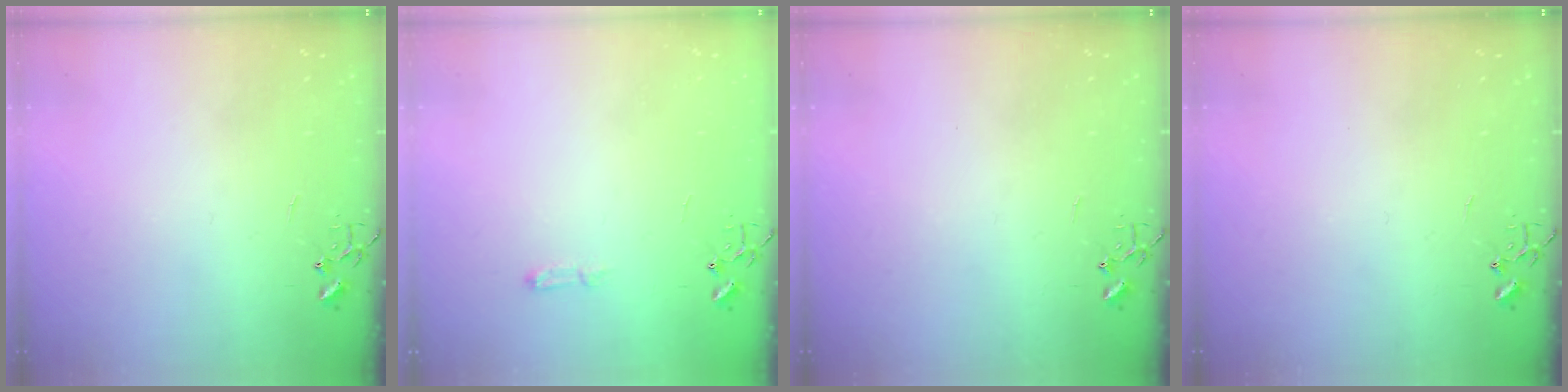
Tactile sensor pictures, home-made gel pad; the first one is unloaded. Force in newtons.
{"total": 3.8, "press": 3.8, "slide": 0.5}
{"total": 0.0}
{"total": 0.0}